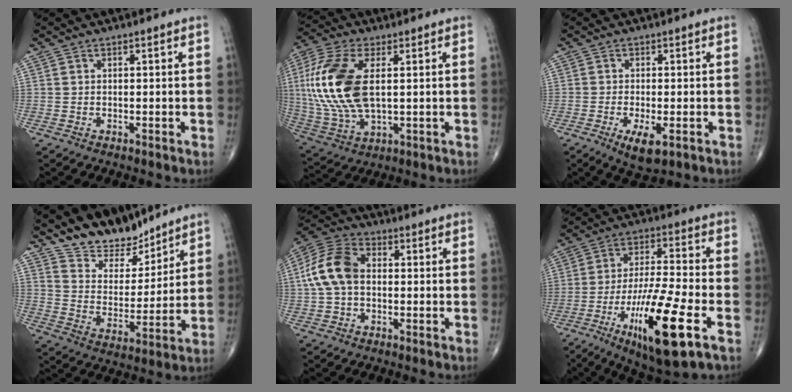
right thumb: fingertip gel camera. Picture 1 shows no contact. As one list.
[{"total": 19.0, "force": [2.5, 9.6, 16.2], "torque": [-0.370, -0.007, 0.051]}, {"total": 5.5, "force": [-2.2, 1.9, 4.6], "torque": [-0.081, -0.012, -0.034]}, {"total": 12.2, "force": [10.4, 5.4, 3.5], "torque": [-0.023, -0.080, 0.191]}, {"total": 11.2, "force": [0.3, 7.5, 8.4], "torque": [-0.174, 0.032, -0.005]}, {"total": 18.9, "force": [-7.7, 3.7, 16.8], "torque": [-0.312, 0.007, -0.126]}]